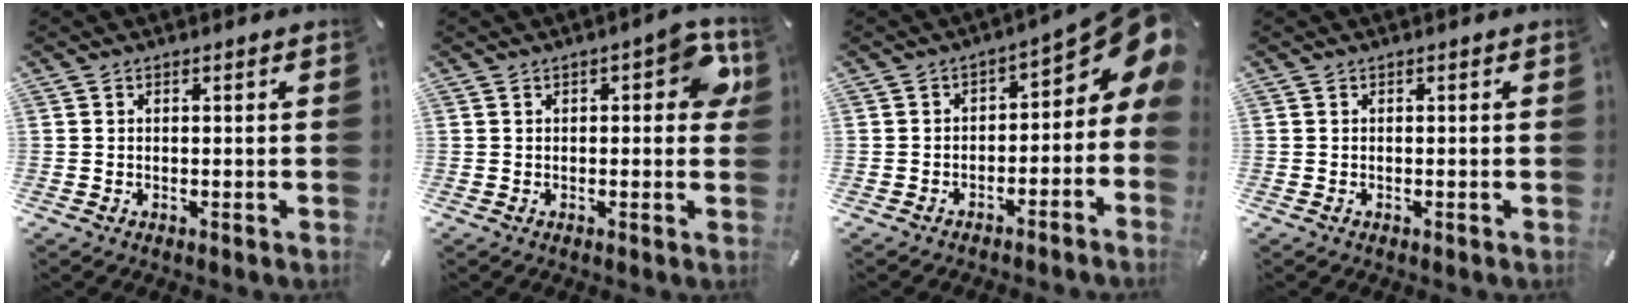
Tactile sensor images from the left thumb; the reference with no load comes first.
{"total": 8.5, "force": [1.8, 3.9, 7.3], "torque": [-0.090, -0.004, 0.024]}
{"total": 9.4, "force": [2.7, 5.3, 7.3], "torque": [-0.079, -0.028, 0.044]}
{"total": 0.0}